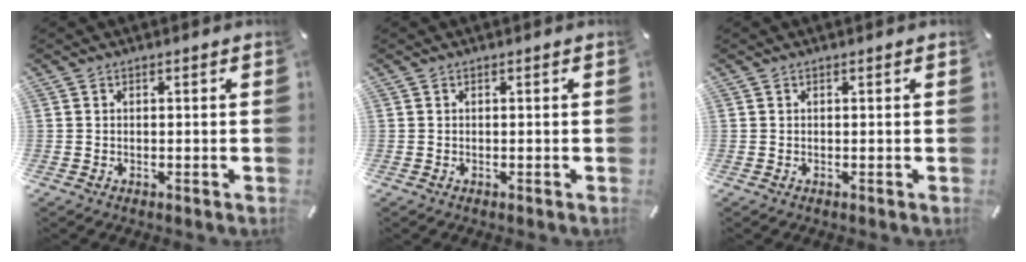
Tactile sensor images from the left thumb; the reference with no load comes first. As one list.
[{"total": 0.0}, {"total": 0.0}]